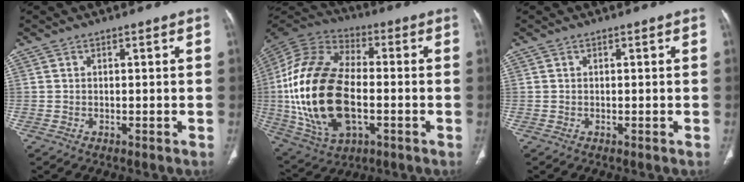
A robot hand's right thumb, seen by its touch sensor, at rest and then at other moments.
{"total": 26.2, "force": [-2.8, 14.7, 21.5], "torque": [-0.444, 0.006, -0.042]}
{"total": 0.0}